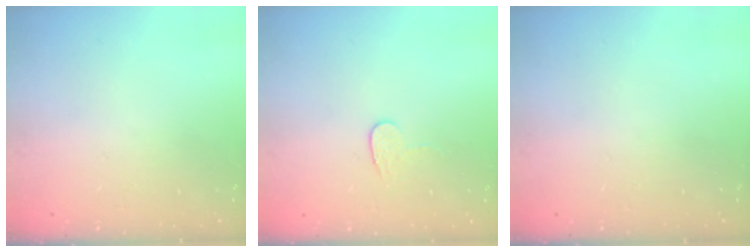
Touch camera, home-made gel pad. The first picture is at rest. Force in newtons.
{"total": 5.8, "press": 5.8, "slide": 0.3}
{"total": 0.0}